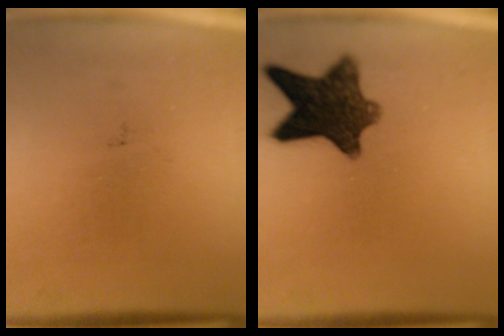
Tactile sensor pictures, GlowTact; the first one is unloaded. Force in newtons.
{"total": 11.0}